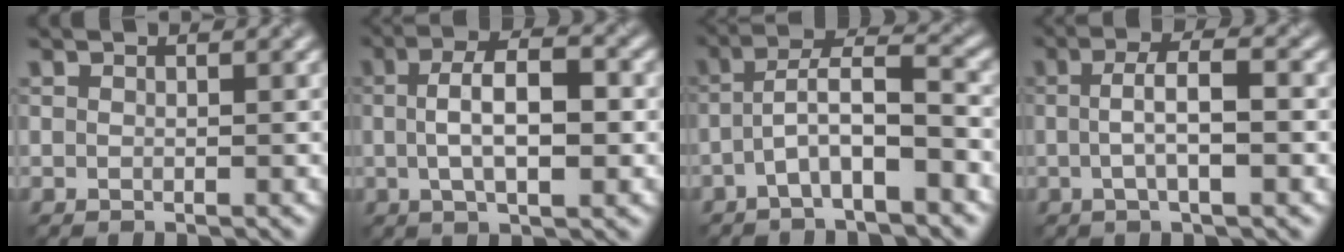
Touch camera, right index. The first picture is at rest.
{"total": 5.2, "force": [-0.3, 1.5, 4.9], "torque": [-0.083, 0.014, 0.003]}
{"total": 4.7, "force": [-2.5, 0.7, 3.9], "torque": [-0.077, 0.023, -0.038]}
{"total": 3.2, "force": [-0.7, 0.5, 3.1], "torque": [-0.057, 0.009, 0.001]}